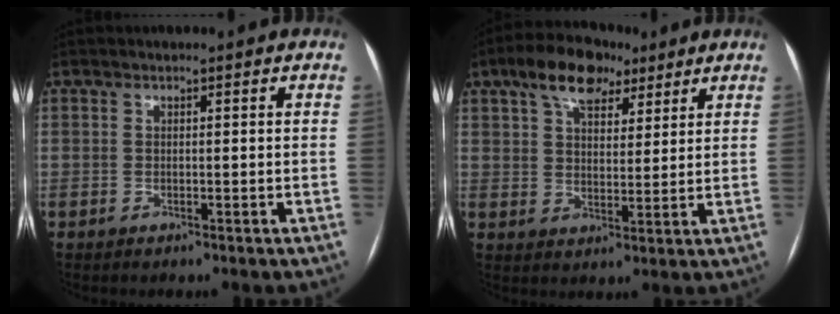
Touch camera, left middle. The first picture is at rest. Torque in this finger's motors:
{"motor_torque": [0.85, -0.84, 0.08, 0.02]}